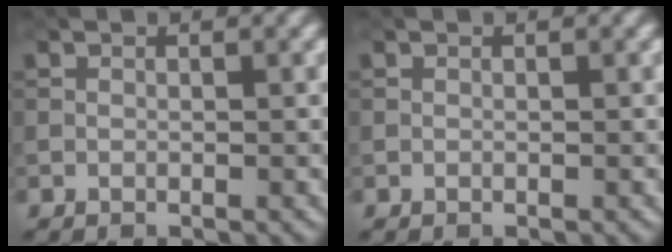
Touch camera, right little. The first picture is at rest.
{"total": 0.0}